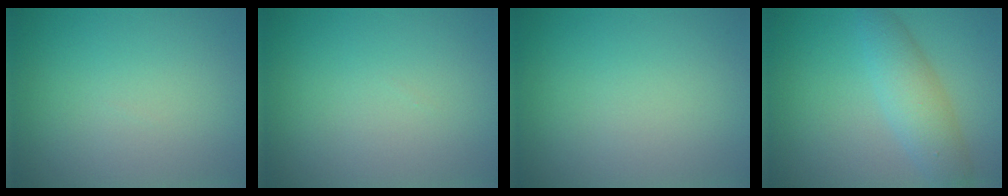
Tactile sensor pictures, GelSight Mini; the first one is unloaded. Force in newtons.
{"total": 0.0}
{"total": 0.0}
{"total": 4.1, "press": 4.1, "slide": 0.0}